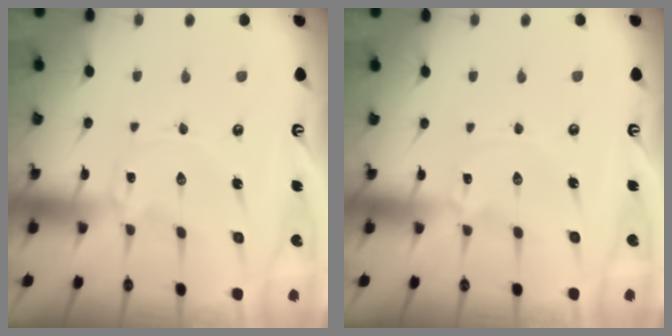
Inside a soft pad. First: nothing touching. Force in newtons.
{"total": 0.0}